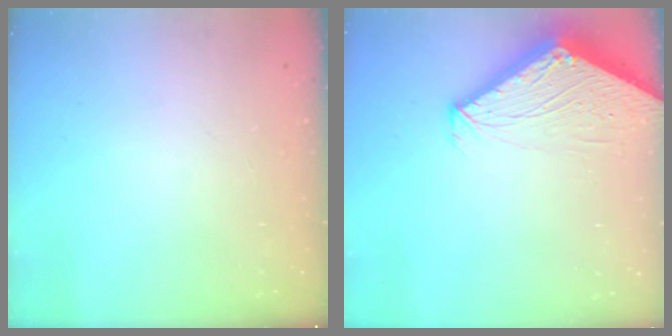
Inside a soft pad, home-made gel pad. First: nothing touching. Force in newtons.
{"total": 3.6, "press": 3.6, "slide": 0.3}